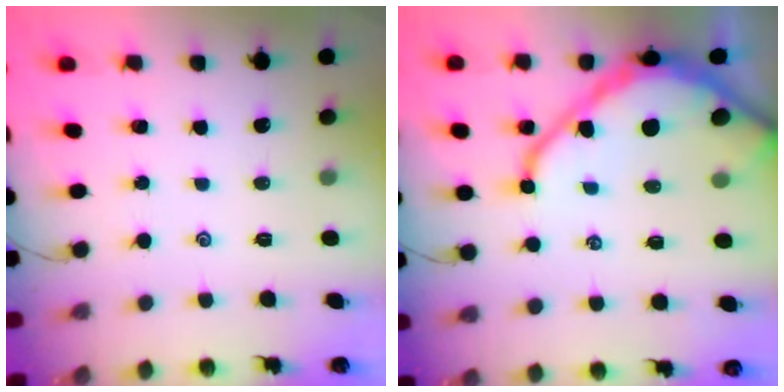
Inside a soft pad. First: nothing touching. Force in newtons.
{"total": 14.6, "press": 14.5, "slide": 1.5}